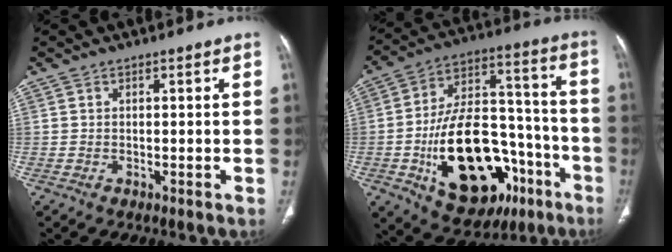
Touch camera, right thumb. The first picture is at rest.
{"total": 28.2, "force": [-10.2, 15.9, 20.9], "torque": [-0.338, 0.052, -0.146]}